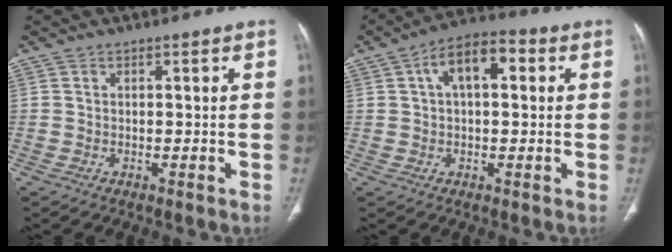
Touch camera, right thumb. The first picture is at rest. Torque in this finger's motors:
{"motor_torque": [0.16, 2.66, 0.96, 0.08, 0.06]}